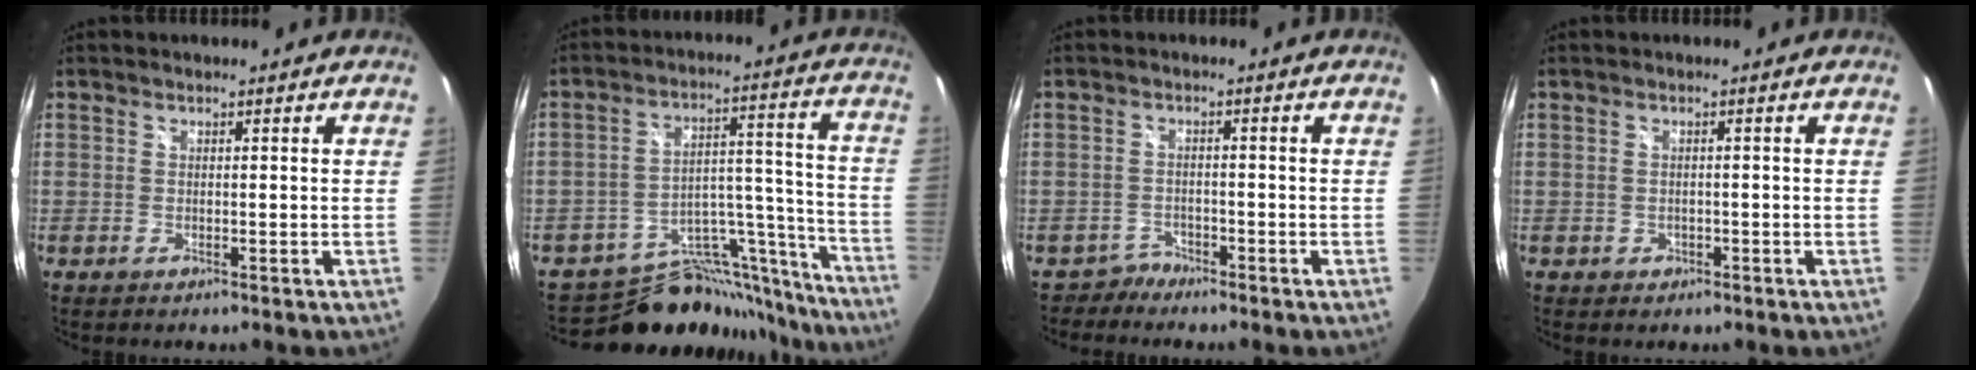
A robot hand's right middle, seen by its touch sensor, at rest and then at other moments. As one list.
[{"total": 21.4, "force": [-19.4, 7.5, 5.1], "torque": [-0.073, 0.060, -0.269]}, {"total": 2.5, "force": [-2.1, 0.9, -0.8], "torque": [0.014, 0.008, -0.040]}, {"total": 1.5, "force": [-0.6, 1.4, 0.4], "torque": [-0.008, 0.001, -0.004]}]